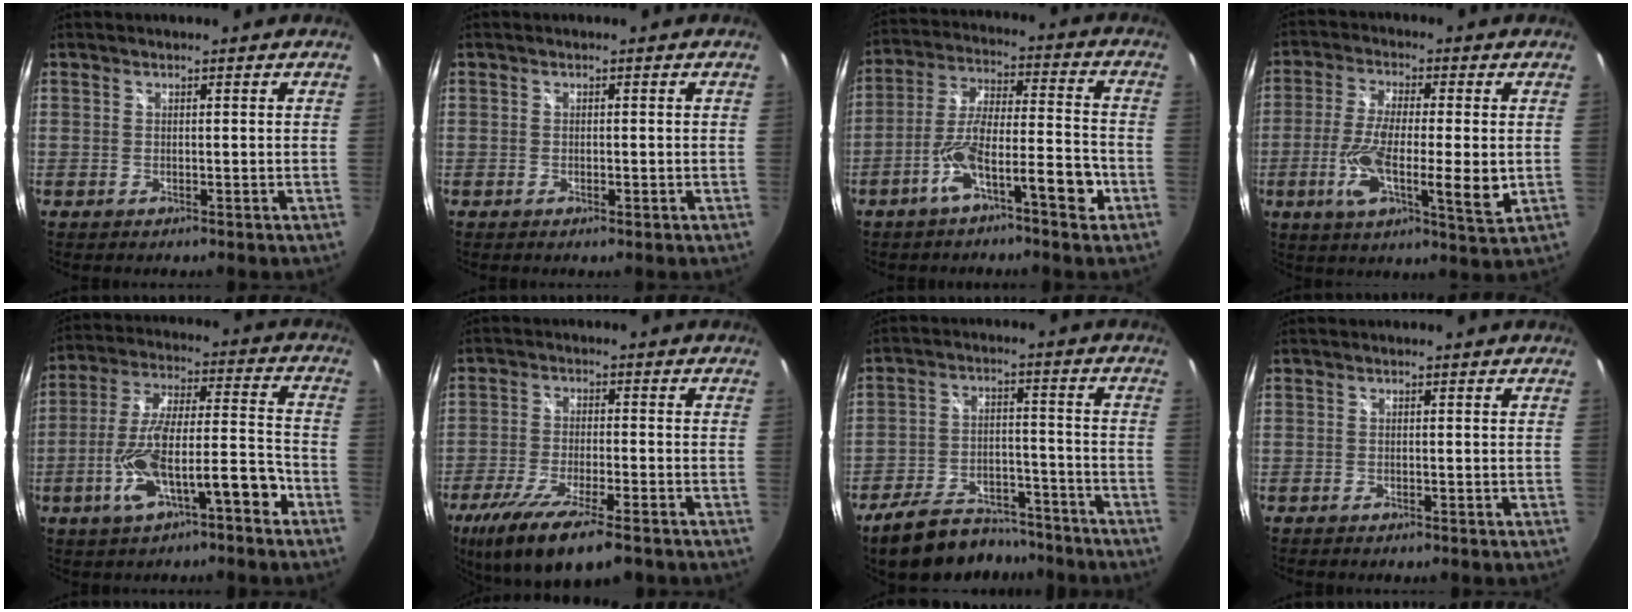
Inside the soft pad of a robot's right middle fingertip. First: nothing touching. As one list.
[{"total": 0.8, "force": [-0.4, 0.3, 0.6], "torque": [-0.008, 0.001, -0.007]}, {"total": 11.0, "force": [-5.8, 2.1, 9.1], "torque": [-0.174, 0.009, -0.097]}, {"total": 11.9, "force": [-1.9, 2.7, 11.4], "torque": [-0.219, -0.016, -0.042]}, {"total": 14.8, "force": [-7.5, 3.9, 12.1], "torque": [-0.224, 0.009, -0.122]}, {"total": 15.2, "force": [-10.4, 3.5, 10.5], "torque": [-0.213, -0.050, -0.181]}, {"total": 17.7, "force": [-14.7, 6.8, 7.1], "torque": [-0.147, 0.006, -0.206]}, {"total": 0.6, "force": [-0.5, 0.2, 0.2], "torque": [-0.005, 0.001, -0.010]}]